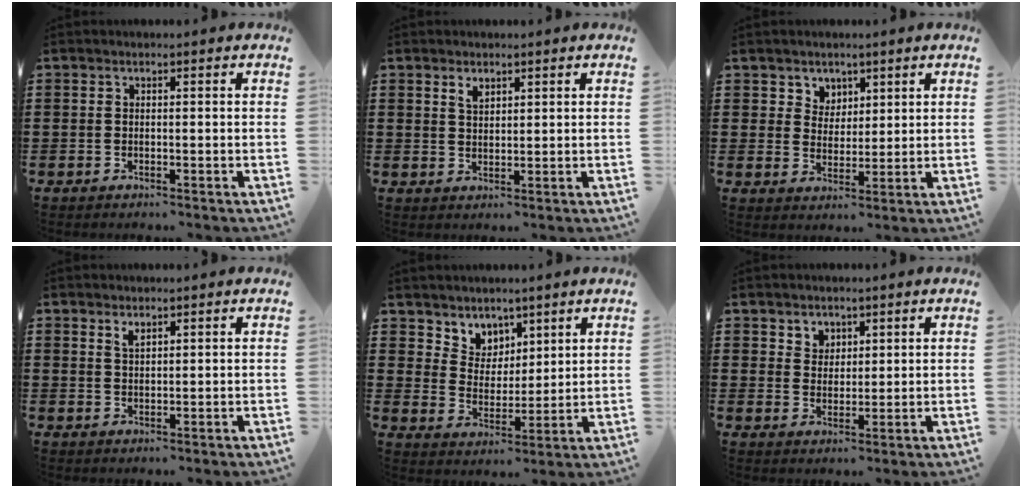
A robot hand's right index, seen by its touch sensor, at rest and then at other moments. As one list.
[{"total": 2.0, "force": [1.4, 1.0, 0.9], "torque": [-0.021, 0.002, 0.026]}, {"total": 4.0, "force": [2.5, 3.1, -0.1], "torque": [-0.018, 0.009, 0.046]}, {"total": 1.6, "force": [1.3, 0.7, 0.7], "torque": [-0.017, 0.002, 0.024]}, {"total": 5.2, "force": [3.8, 3.5, -0.7], "torque": [-0.017, -0.010, 0.070]}, {"total": 3.3, "force": [2.3, 2.4, 0.0], "torque": [-0.012, 0.007, 0.042]}]